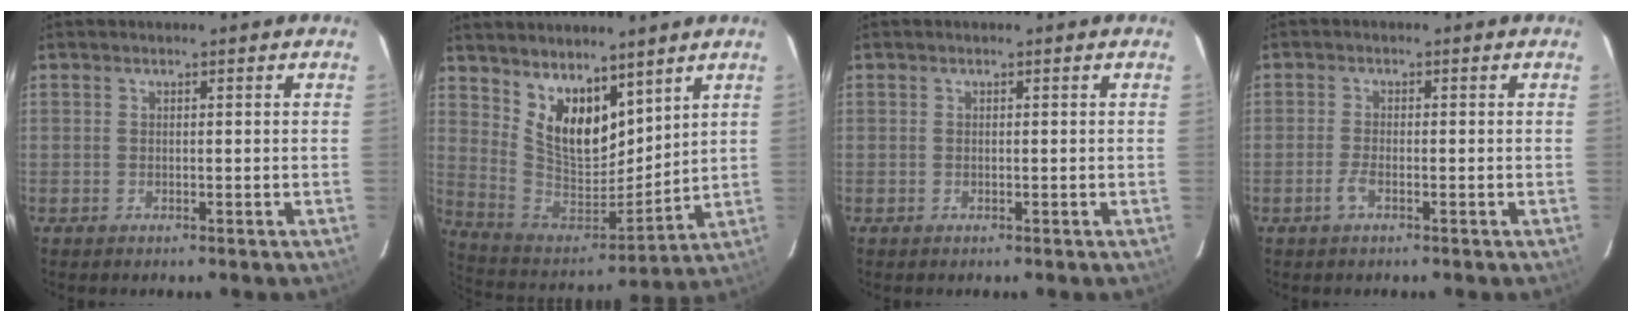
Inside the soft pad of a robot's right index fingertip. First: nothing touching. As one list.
[{"total": 14.1, "force": [8.9, 7.1, 8.4], "torque": [-0.152, -0.007, 0.178]}, {"total": 0.0}, {"total": 2.2, "force": [-1.1, 0.6, 1.7], "torque": [-0.044, -0.001, -0.024]}]